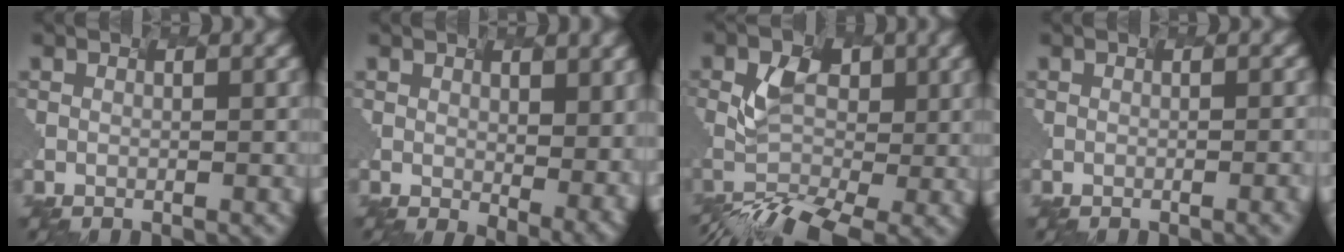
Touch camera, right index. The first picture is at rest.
{"total": 4.6, "force": [0.7, 2.5, 3.8], "torque": [-0.065, -0.022, 0.033]}
{"total": 4.4, "force": [-2.8, 2.2, 2.6], "torque": [-0.065, 0.000, -0.050]}
{"total": 3.5, "force": [-0.2, 1.4, 3.1], "torque": [-0.009, 0.013, -0.004]}